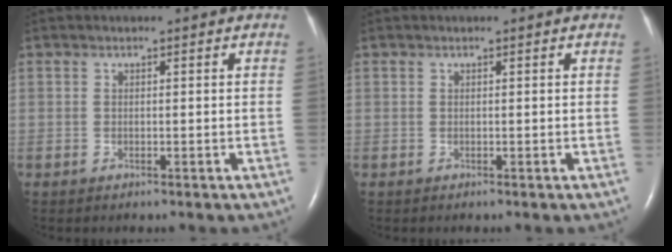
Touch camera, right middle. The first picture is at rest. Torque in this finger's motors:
{"motor_torque": [-0.05, -0.01, -0.01, 0.00]}